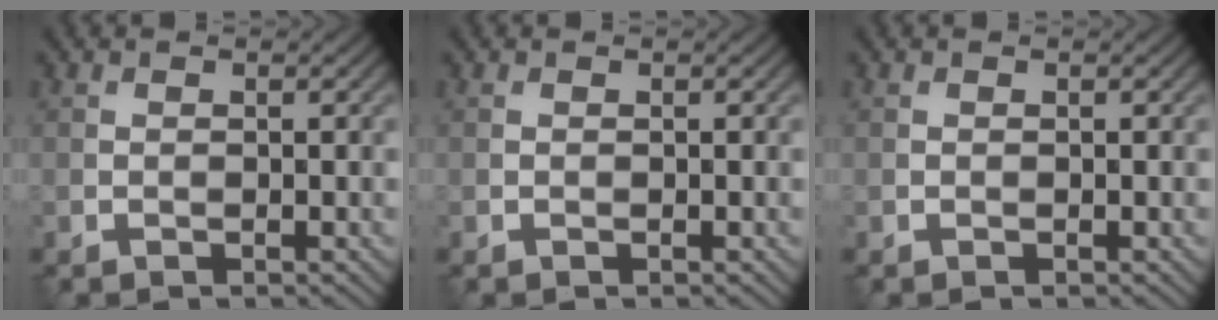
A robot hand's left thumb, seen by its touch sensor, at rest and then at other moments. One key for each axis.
{"total": 0.0}
{"total": 0.0}